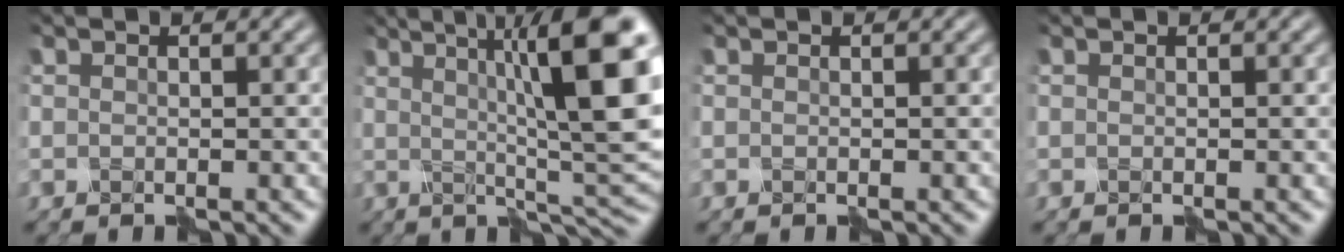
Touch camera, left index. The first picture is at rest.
{"total": 12.5, "force": [3.0, 2.8, 11.8], "torque": [-0.134, 0.004, 0.044]}
{"total": 0.0}
{"total": 0.0}